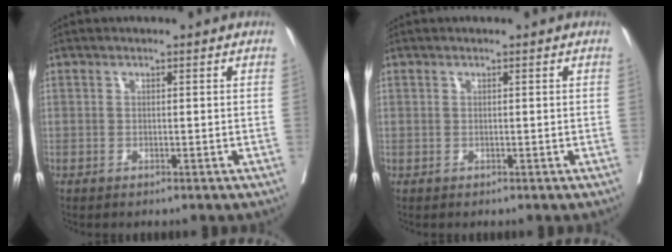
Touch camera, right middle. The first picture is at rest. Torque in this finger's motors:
{"motor_torque": [-0.13, -0.05, -0.01, 0.01]}